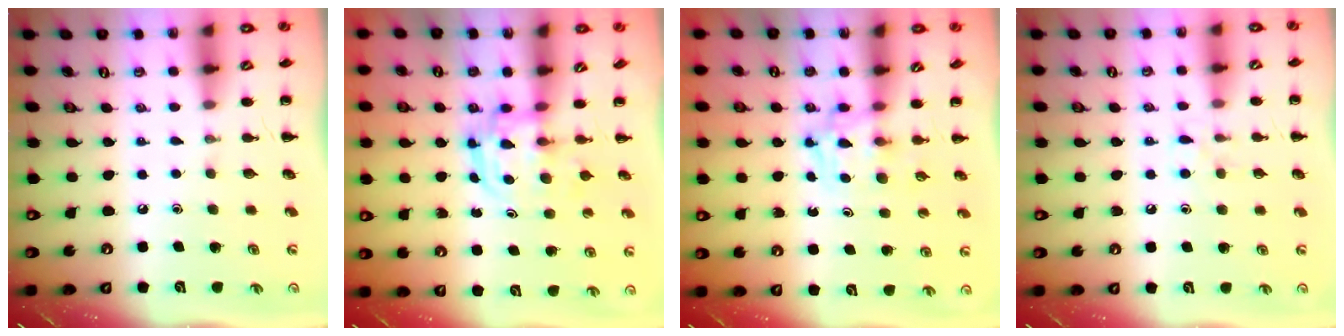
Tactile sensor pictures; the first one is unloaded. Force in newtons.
{"total": 2.7, "press": 2.7, "slide": 0.3}
{"total": 4.0, "press": 4.0, "slide": 0.3}
{"total": 6.5, "press": 6.2, "slide": 2.2}